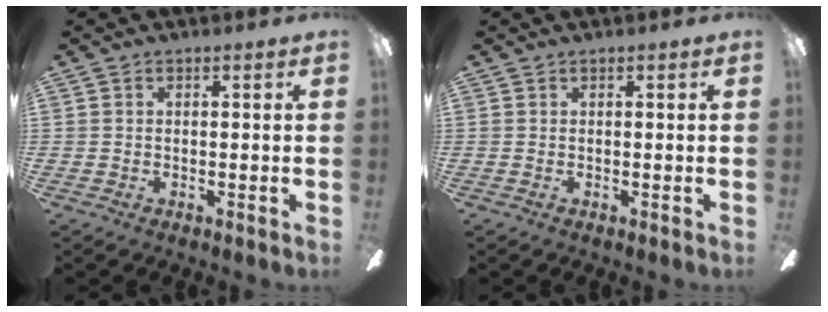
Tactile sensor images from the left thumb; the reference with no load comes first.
{"total": 0.0}